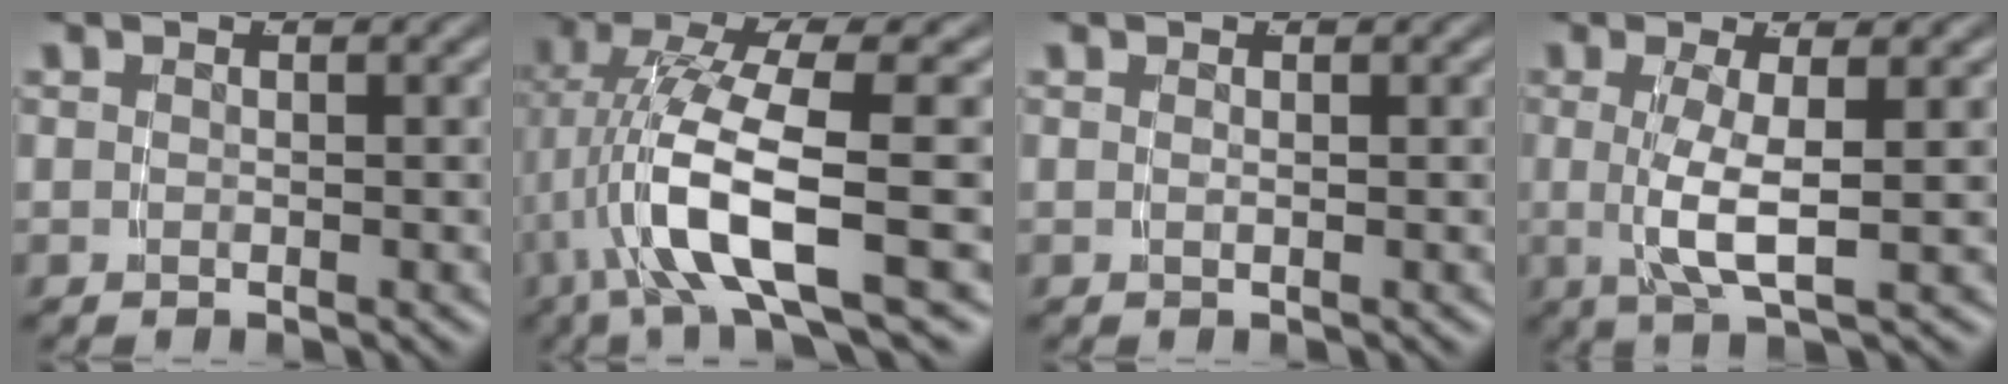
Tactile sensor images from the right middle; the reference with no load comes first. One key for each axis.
{"total": 8.2, "fx": -0.7, "fy": 2.6, "fz": 7.7, "tx": -0.156, "ty": -0.019, "tz": -0.001}
{"total": 0.6, "fx": 0.0, "fy": -0.6, "fz": 0.2, "tx": -0.006, "ty": -0.002, "tz": 0.004}
{"total": 4.2, "fx": -0.1, "fy": 0.5, "fz": 4.1, "tx": -0.088, "ty": -0.010, "tz": 0.005}